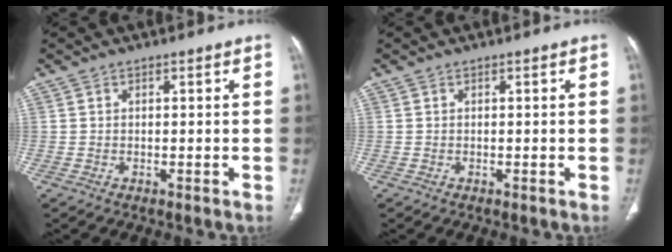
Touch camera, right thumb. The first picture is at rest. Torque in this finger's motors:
{"motor_torque": [-0.12, 0.13, -0.09, 0.18, 0.01]}